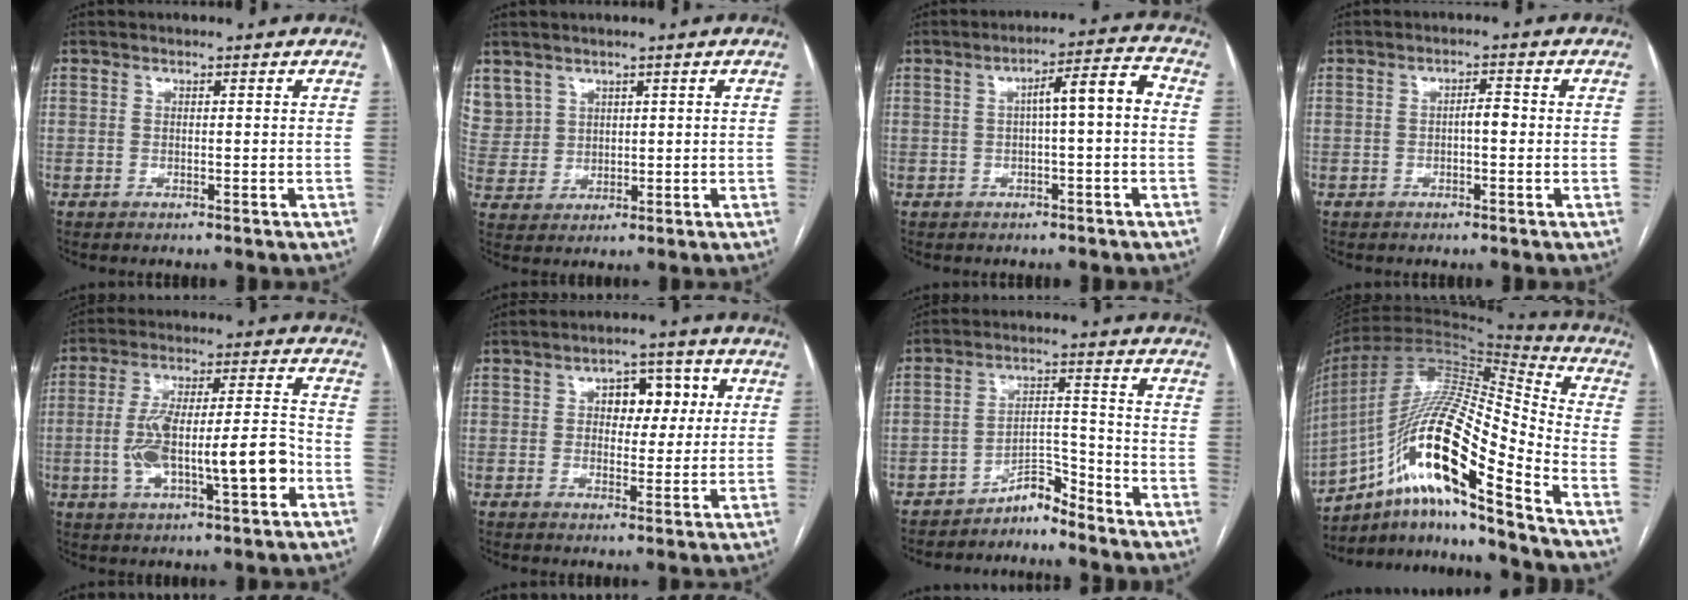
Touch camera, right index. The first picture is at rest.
{"total": 8.4, "force": [4.7, 6.8, 1.4], "torque": [-0.049, 0.021, 0.115]}
{"total": 6.1, "force": [0.0, 0.8, 6.1], "torque": [-0.090, 0.026, 0.001]}
{"total": 2.1, "force": [-0.3, 0.7, 2.0], "torque": [-0.029, 0.006, -0.007]}
{"total": 14.2, "force": [-3.4, 3.0, 13.5], "torque": [-0.236, 0.024, -0.050]}
{"total": 6.5, "force": [1.6, 3.9, 5.0], "torque": [-0.059, 0.022, 0.024]}
{"total": 4.7, "force": [-4.5, 1.0, 0.9], "torque": [0.000, 0.016, -0.077]}
{"total": 21.5, "force": [-11.3, 3.1, 18.0], "torque": [-0.352, 0.003, -0.201]}